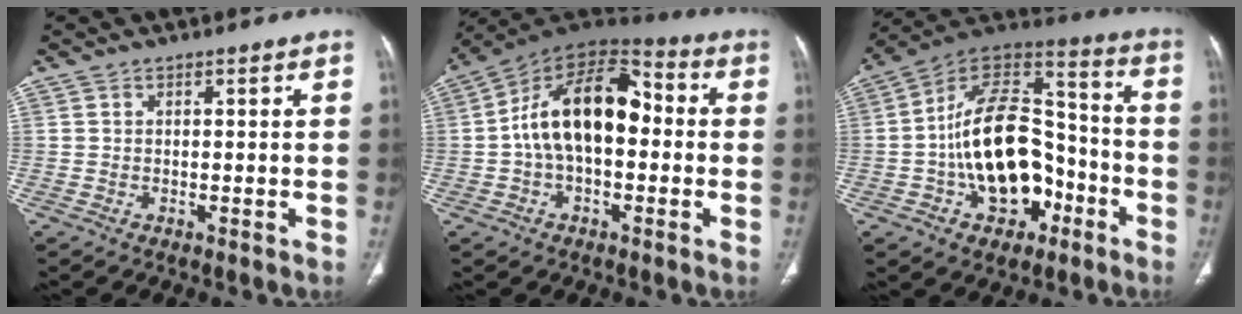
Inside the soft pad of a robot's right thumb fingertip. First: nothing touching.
{"total": 17.4, "force": [0.1, 10.2, 14.2], "torque": [-0.221, 0.047, -0.009]}
{"total": 21.5, "force": [-5.7, 13.8, 15.5], "torque": [-0.217, 0.065, -0.090]}